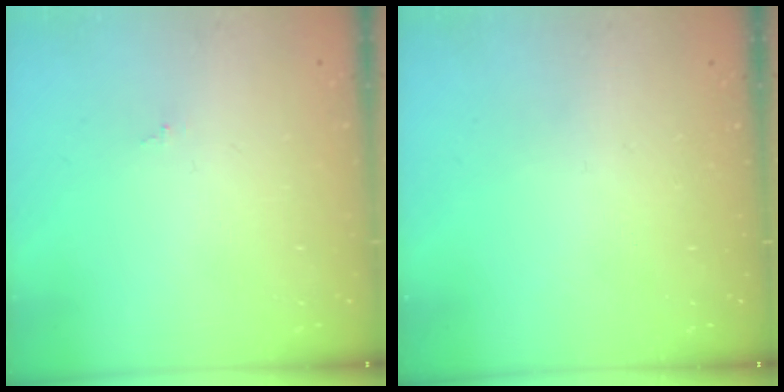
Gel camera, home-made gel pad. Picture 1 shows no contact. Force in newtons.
{"total": 0.0}